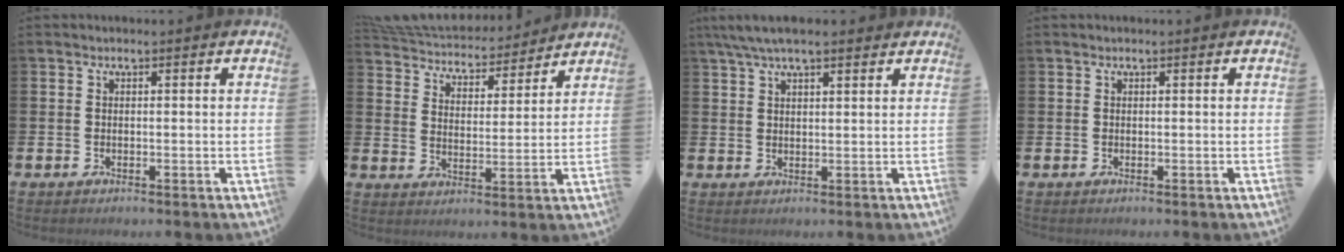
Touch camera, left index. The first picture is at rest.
{"total": 5.5, "force": [5.4, 1.4, 0.1], "torque": [-0.035, -0.047, 0.091]}
{"total": 5.1, "force": [4.1, 1.3, 2.7], "torque": [-0.058, -0.004, 0.074]}
{"total": 0.0}